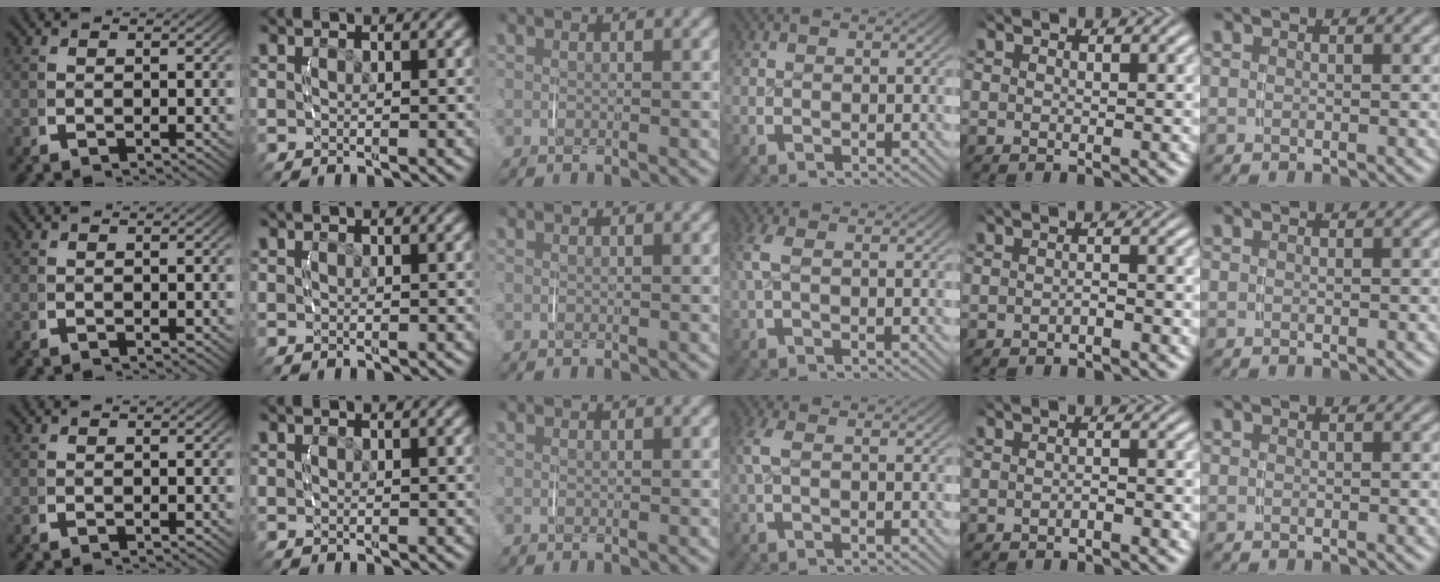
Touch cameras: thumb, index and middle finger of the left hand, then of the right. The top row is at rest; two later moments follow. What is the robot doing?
{"motion": "lift_and_place", "object": "toothpaste"}